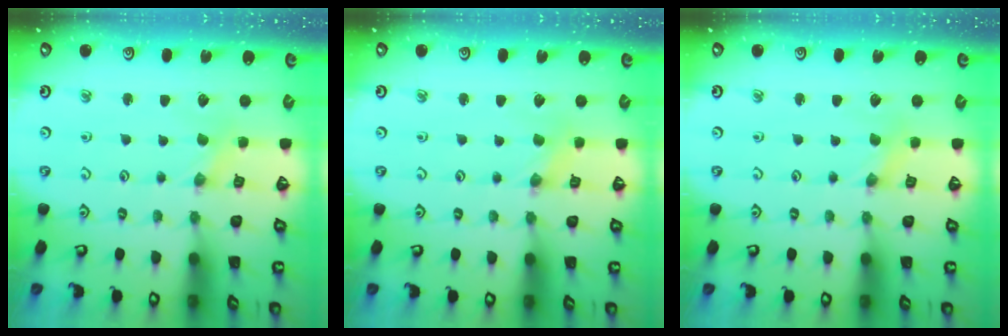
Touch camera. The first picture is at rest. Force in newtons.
{"total": 0.0}
{"total": 0.0}